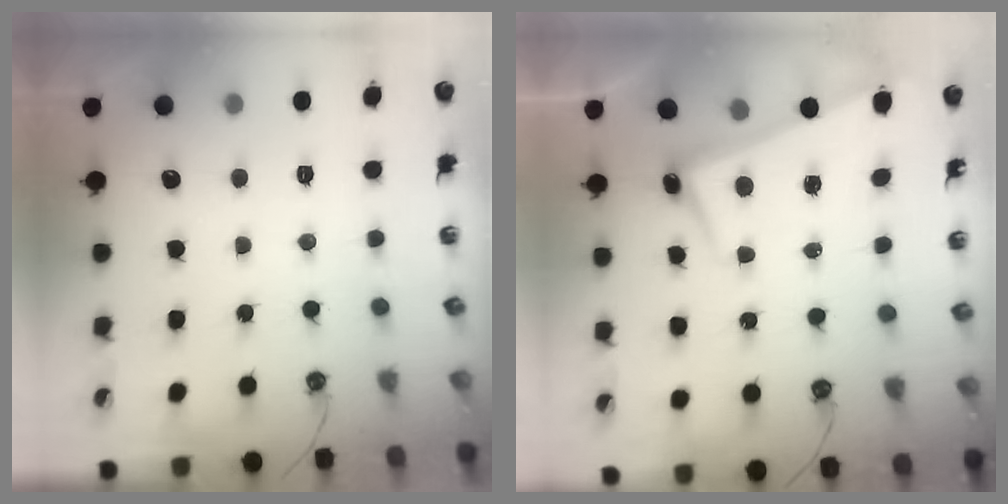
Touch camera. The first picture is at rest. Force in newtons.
{"total": 2.6, "press": 2.5, "slide": 0.8}